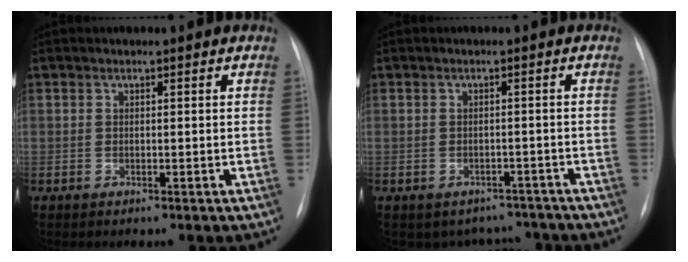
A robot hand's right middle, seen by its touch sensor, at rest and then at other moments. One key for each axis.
{"total": 5.4, "fx": -4.6, "fy": 2.9, "fz": -0.1, "tx": 0.016, "ty": 0.023, "tz": -0.053}